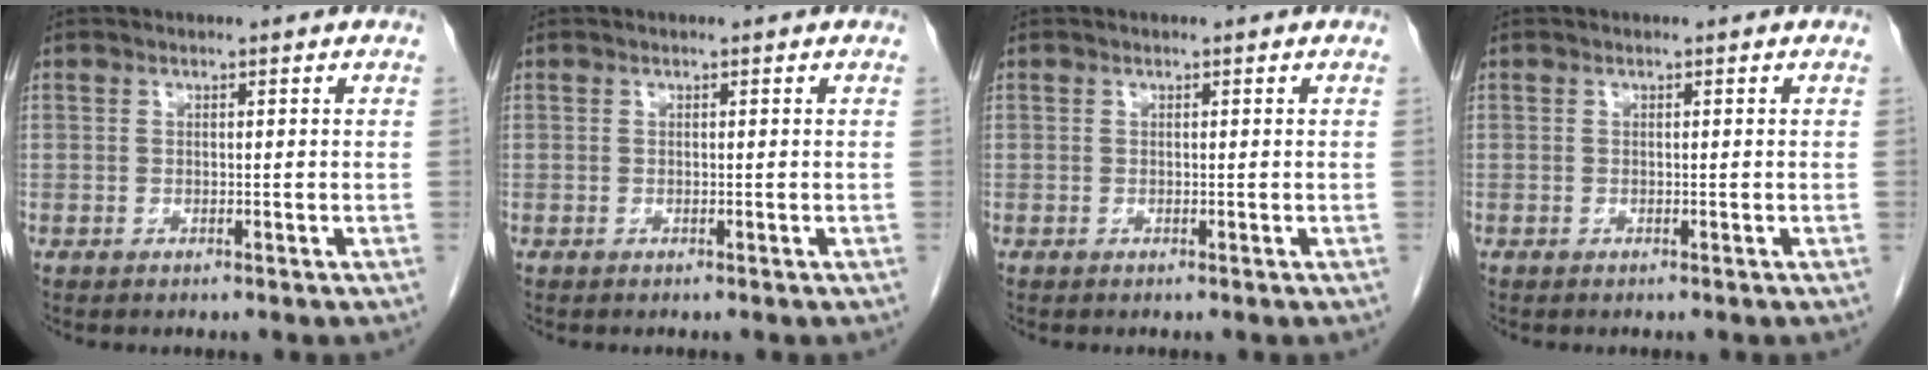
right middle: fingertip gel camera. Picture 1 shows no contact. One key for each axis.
{"total": 0.0}
{"total": 0.0}
{"total": 0.0}